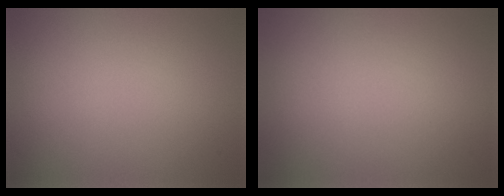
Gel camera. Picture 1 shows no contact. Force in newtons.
{"total": 0.0}